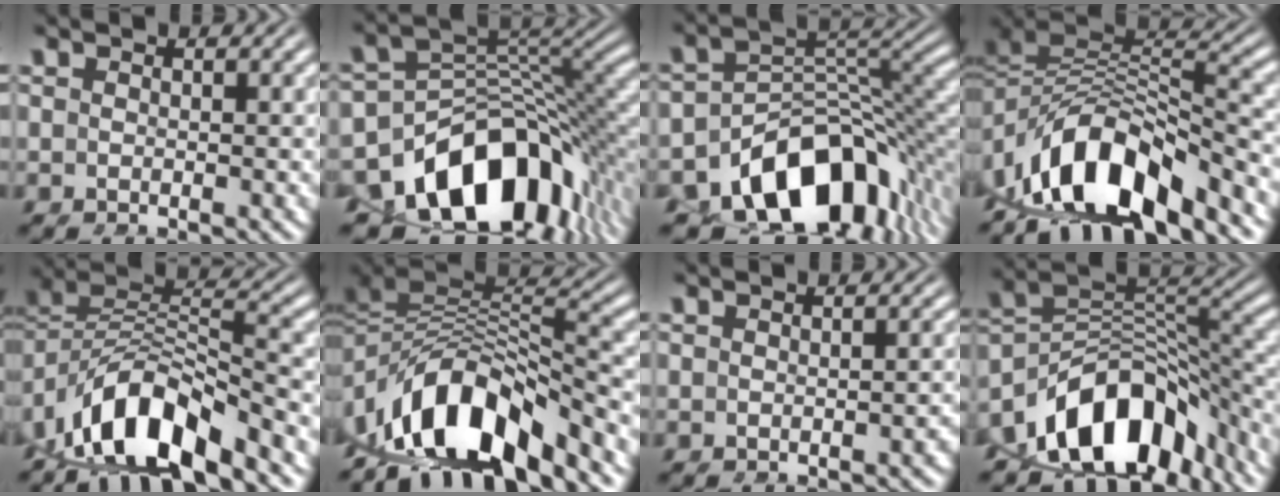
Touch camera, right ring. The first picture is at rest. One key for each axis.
{"total": 17.2, "fx": -5.6, "fy": 11.6, "fz": 11.4, "tx": -0.190, "ty": -0.041, "tz": -0.073}
{"total": 15.9, "fx": -6.7, "fy": 10.3, "fz": 10.0, "tx": -0.154, "ty": -0.038, "tz": -0.093}
{"total": 11.3, "fx": -2.5, "fy": 7.6, "fz": 7.9, "tx": -0.135, "ty": -0.019, "tz": -0.034}
{"total": 9.4, "fx": -2.1, "fy": 6.4, "fz": 6.6, "tx": -0.121, "ty": -0.021, "tz": -0.029}
{"total": 12.4, "fx": -2.5, "fy": 8.4, "fz": 8.8, "tx": -0.150, "ty": -0.017, "tz": -0.033}
{"total": 1.1, "fx": -1.0, "fy": 0.2, "fz": 0.4, "tx": -0.006, "ty": 0.003, "tz": -0.014}
{"total": 13.5, "fx": -3.9, "fy": 8.7, "fz": 9.6, "tx": -0.170, "ty": -0.036, "tz": -0.043}